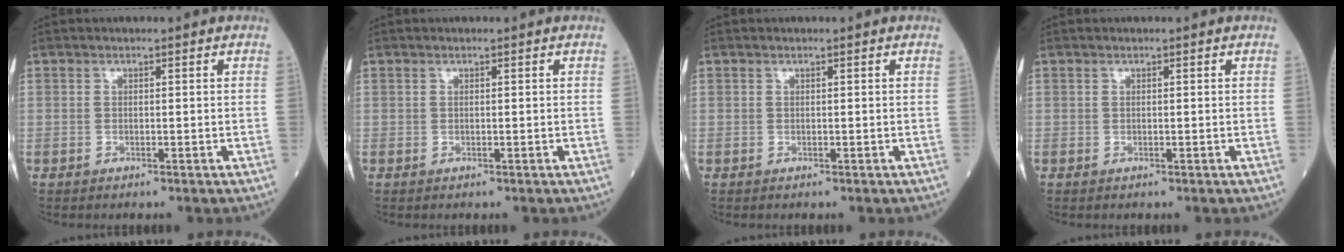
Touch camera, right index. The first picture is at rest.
{"total": 0.0}
{"total": 0.0}
{"total": 0.0}